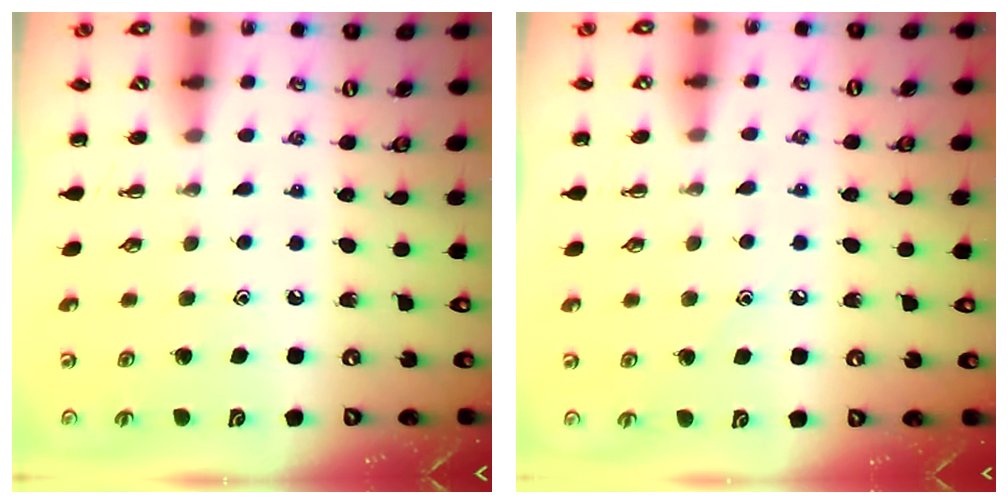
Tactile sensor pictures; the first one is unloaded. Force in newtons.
{"total": 7.1, "press": 6.8, "slide": 2.1}